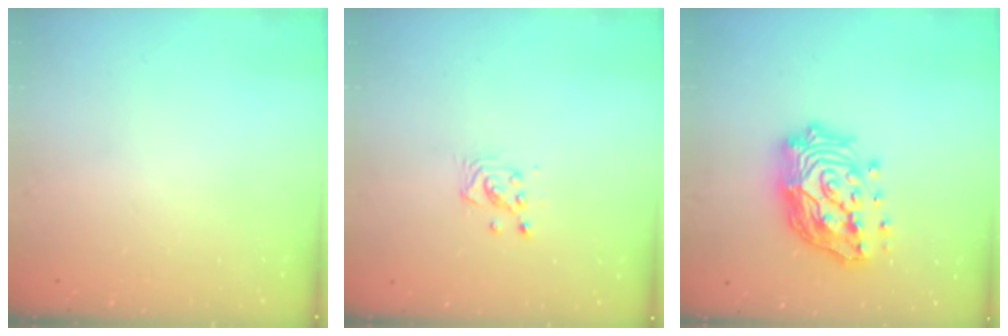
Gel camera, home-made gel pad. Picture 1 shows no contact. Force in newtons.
{"total": 3.8, "press": 3.8, "slide": 0.5}
{"total": 22.7, "press": 22.6, "slide": 1.9}